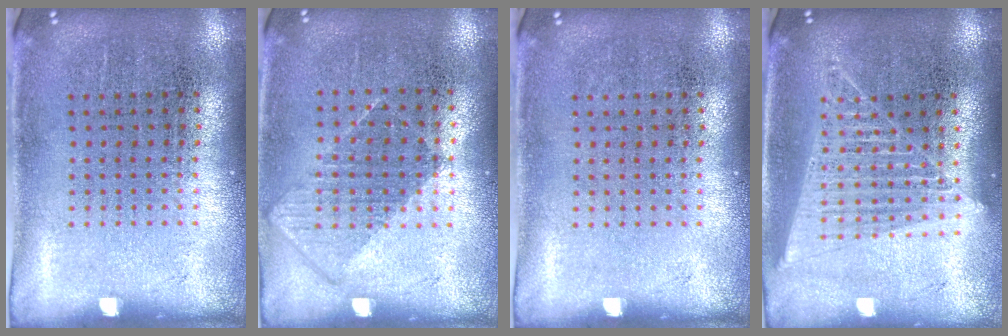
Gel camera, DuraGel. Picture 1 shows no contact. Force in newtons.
{"total": 0.8, "press": 0.8, "slide": 0.3}
{"total": 0.0}
{"total": 1.5, "press": 1.4, "slide": 0.6}